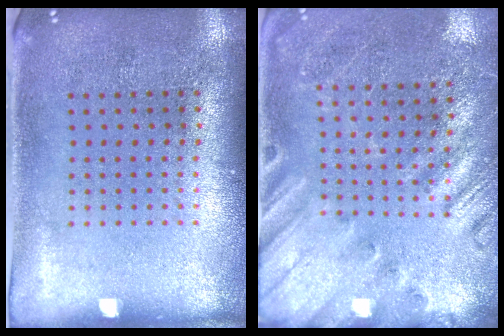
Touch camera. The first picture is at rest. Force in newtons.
{"total": 2.2, "press": 2.0, "slide": 1.0}